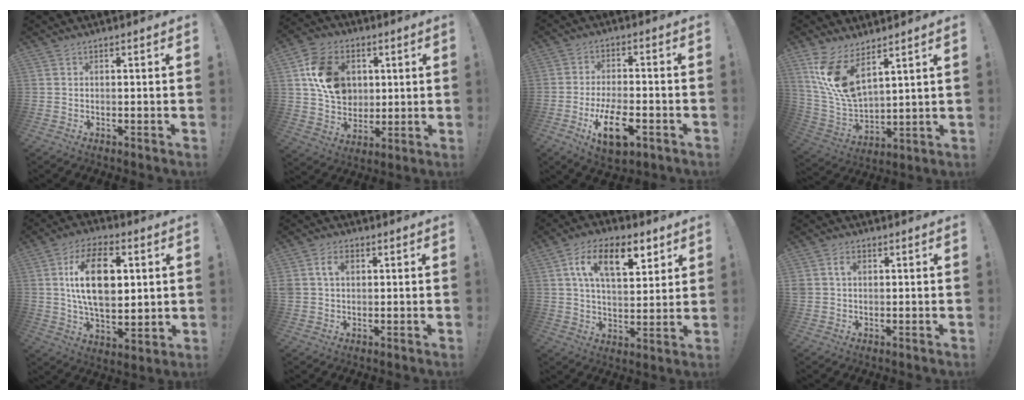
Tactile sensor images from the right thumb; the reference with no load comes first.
{"total": 16.1, "force": [3.7, 13.0, 8.9], "torque": [-0.128, -0.002, 0.081]}
{"total": 12.2, "force": [-5.8, 5.5, 9.2], "torque": [-0.154, 0.017, -0.100]}
{"total": 13.9, "force": [8.8, 5.5, 9.3], "torque": [-0.199, -0.061, 0.164]}
{"total": 19.4, "force": [4.1, 11.3, 15.2], "torque": [-0.266, -0.002, 0.062]}
{"total": 5.9, "force": [1.8, 4.3, 3.6], "torque": [-0.071, 0.009, 0.032]}
{"total": 15.3, "force": [6.7, 7.6, 11.4], "torque": [-0.185, -0.007, 0.116]}
{"total": 3.7, "force": [1.1, 2.8, 2.2], "torque": [-0.035, 0.006, 0.018]}